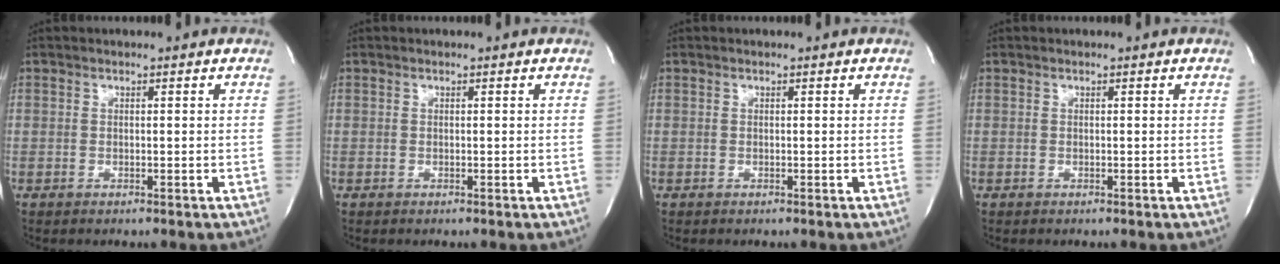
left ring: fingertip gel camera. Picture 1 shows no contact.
{"total": 0.0}
{"total": 0.0}
{"total": 0.0}